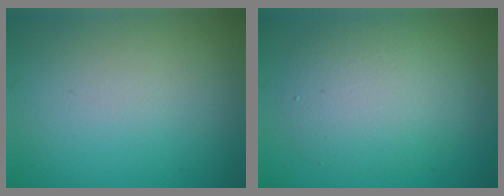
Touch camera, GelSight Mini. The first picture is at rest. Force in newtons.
{"total": 5.3, "press": 5.3, "slide": 0.6}